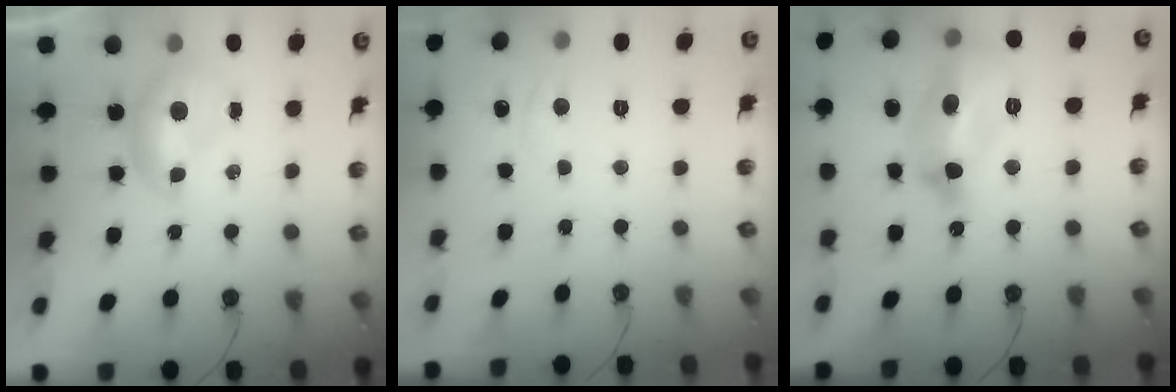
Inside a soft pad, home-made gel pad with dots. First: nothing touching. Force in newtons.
{"total": 1.1, "press": 1.1, "slide": 0.2}
{"total": 15.4, "press": 15.3, "slide": 0.9}